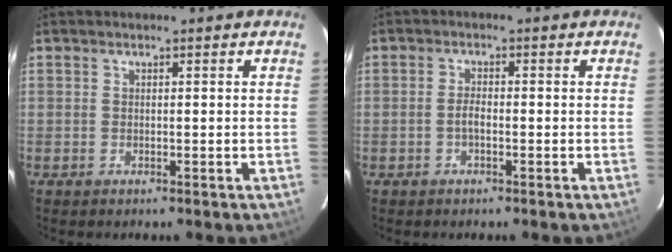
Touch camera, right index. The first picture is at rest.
{"total": 1.8, "force": [-0.7, 0.7, 1.6], "torque": [-0.033, 0.004, -0.014]}